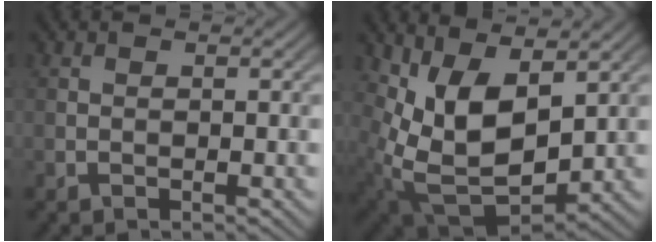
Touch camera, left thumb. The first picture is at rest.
{"total": 10.1, "force": [3.2, 5.4, 7.9], "torque": [-0.175, -0.018, 0.067]}